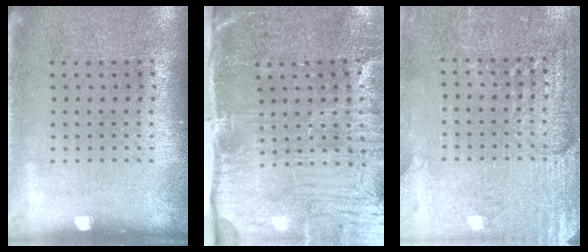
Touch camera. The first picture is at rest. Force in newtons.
{"total": 5.3, "press": 4.4, "slide": 2.9}
{"total": 2.9, "press": 2.9, "slide": 0.3}